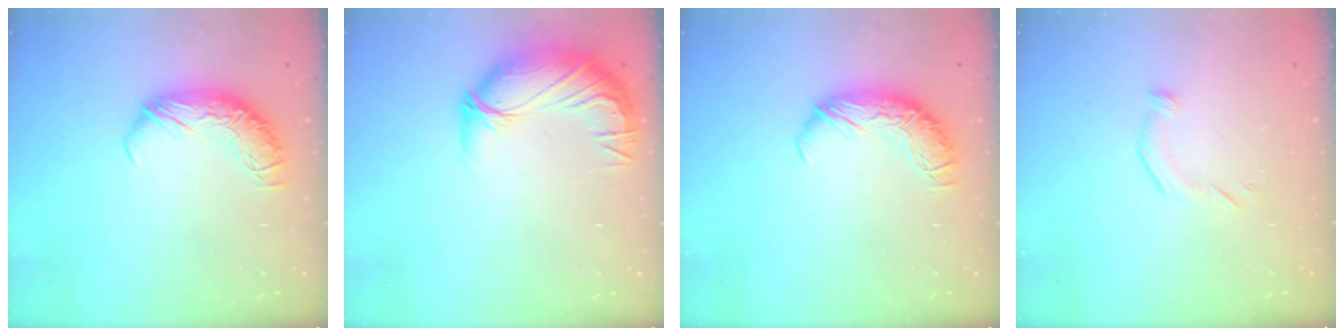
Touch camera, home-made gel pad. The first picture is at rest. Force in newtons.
{"total": 2.8, "press": 0.5, "slide": 2.8}
{"total": 0.0}
{"total": 4.8, "press": 4.6, "slide": 1.3}